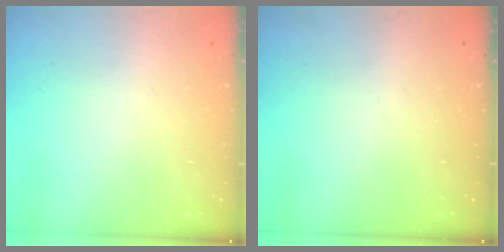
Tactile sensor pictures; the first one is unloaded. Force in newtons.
{"total": 0.0}